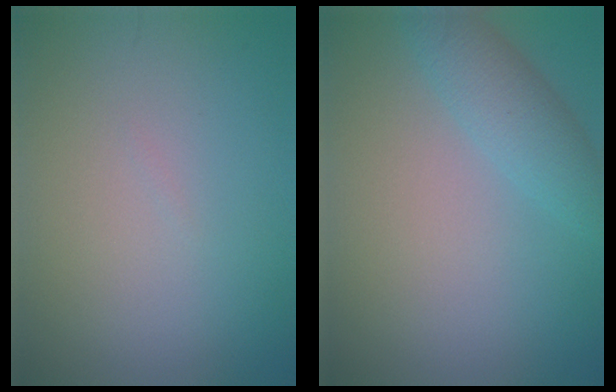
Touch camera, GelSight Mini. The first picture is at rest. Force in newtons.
{"total": 3.2, "press": 3.1, "slide": 0.2}